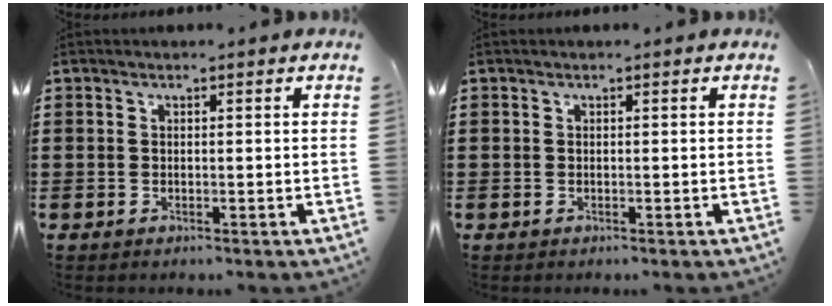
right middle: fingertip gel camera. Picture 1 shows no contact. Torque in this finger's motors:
{"motor_torque": [0.10, -0.12, 0.01, -0.01]}